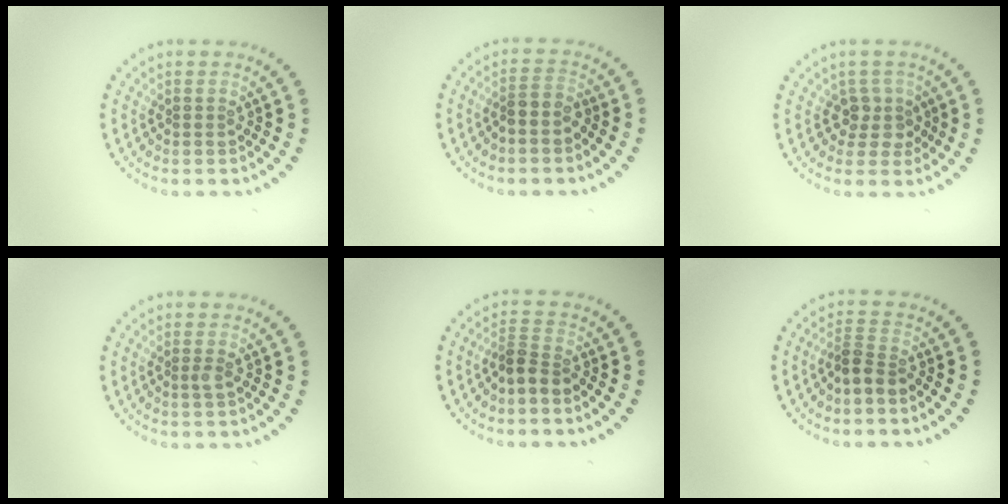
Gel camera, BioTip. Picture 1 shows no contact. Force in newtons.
{"total": 2.1, "press": 1.8, "slide": 1.1}
{"total": 2.2, "press": 1.8, "slide": 1.2}
{"total": 0.7, "press": 0.5, "slide": 0.5}
{"total": 2.3, "press": 1.8, "slide": 1.6}
{"total": 2.3, "press": 1.7, "slide": 1.5}